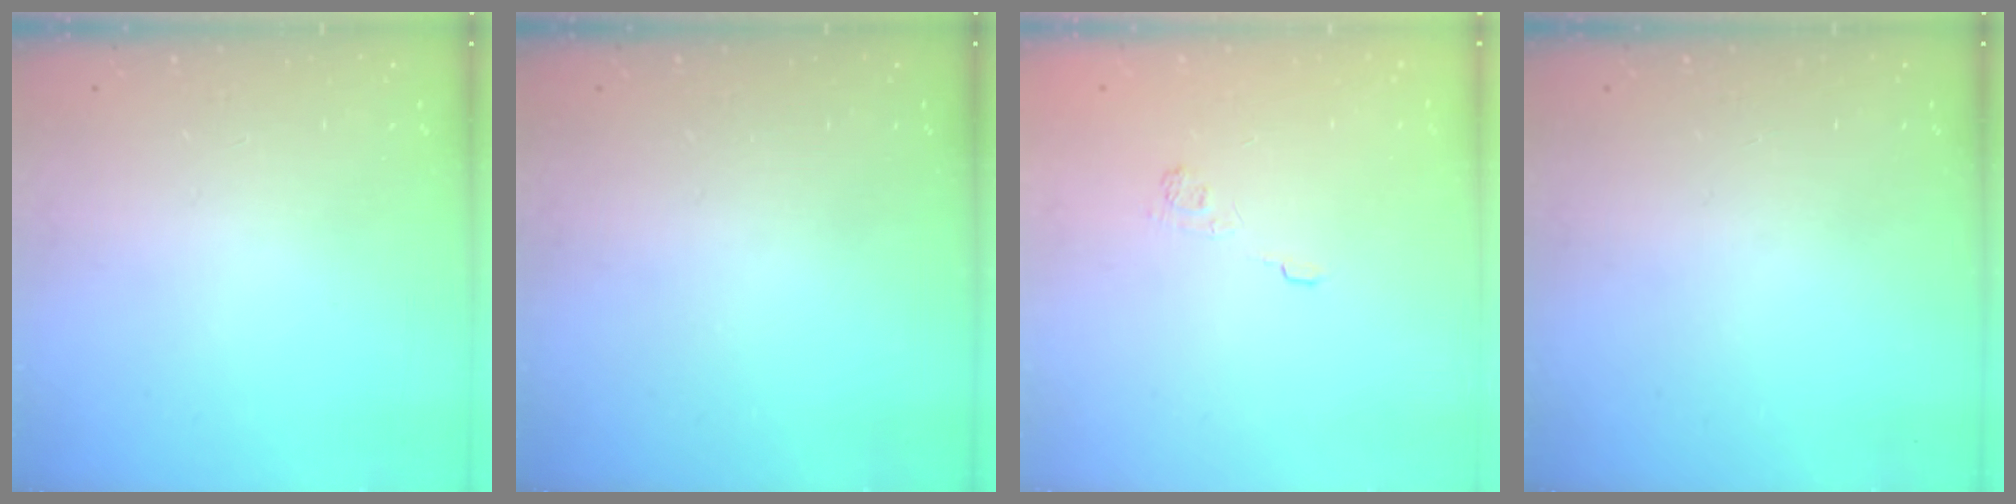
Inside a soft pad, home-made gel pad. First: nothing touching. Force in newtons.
{"total": 0.0}
{"total": 2.3, "press": 1.8, "slide": 1.3}
{"total": 0.0}